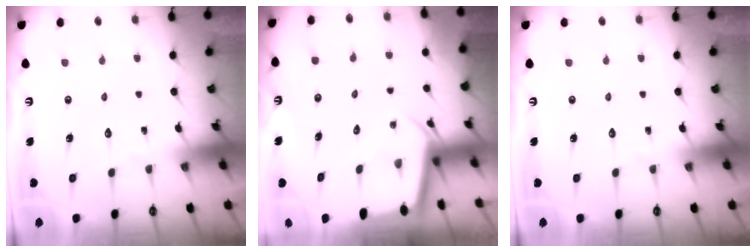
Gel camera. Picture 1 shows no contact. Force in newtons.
{"total": 2.1, "press": 2.1, "slide": 0.1}
{"total": 0.0}